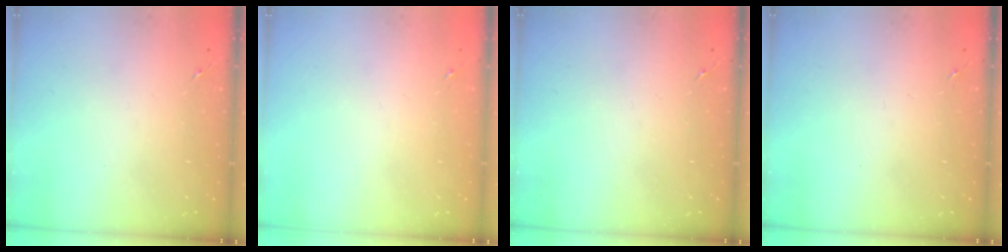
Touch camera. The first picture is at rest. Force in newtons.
{"total": 0.0}
{"total": 0.0}
{"total": 0.0}